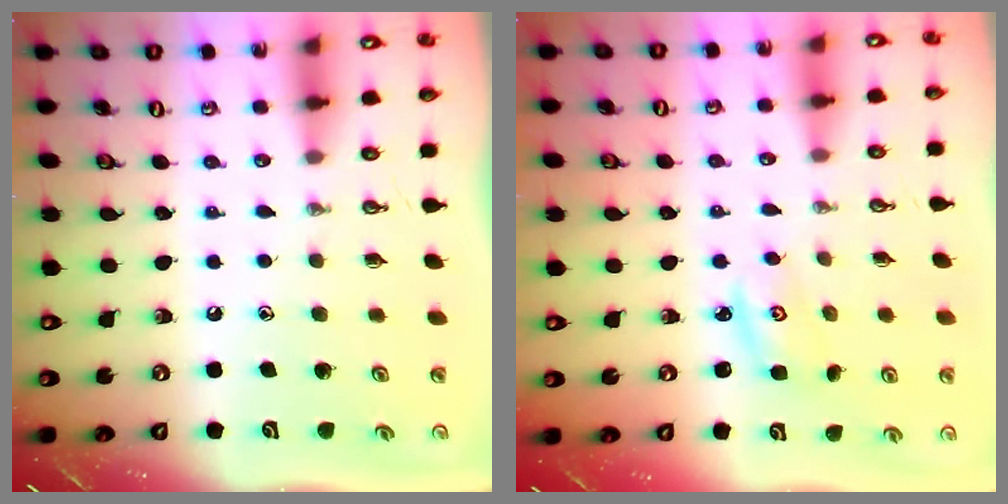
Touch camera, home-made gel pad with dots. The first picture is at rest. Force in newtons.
{"total": 2.7, "press": 2.7, "slide": 0.2}